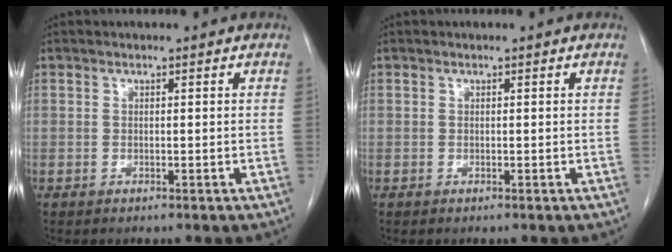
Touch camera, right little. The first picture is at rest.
{"total": 0.0}